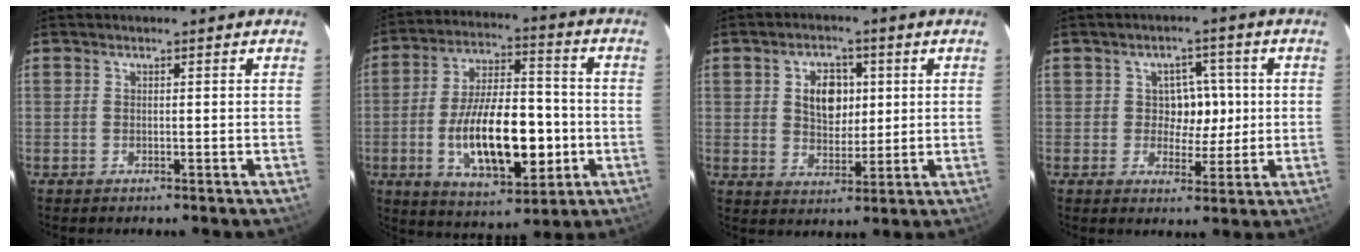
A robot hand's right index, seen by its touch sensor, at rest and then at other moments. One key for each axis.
{"total": 18.4, "fx": -3.8, "fy": 8.7, "fz": 15.8, "tx": -0.290, "ty": 0.001, "tz": -0.046}
{"total": 7.5, "fx": 1.7, "fy": 5.2, "fz": 5.1, "tx": -0.087, "ty": 0.013, "tz": 0.035}
{"total": 5.5, "fx": 0.3, "fy": 4.7, "fz": 2.8, "tx": -0.038, "ty": 0.007, "tz": 0.005}